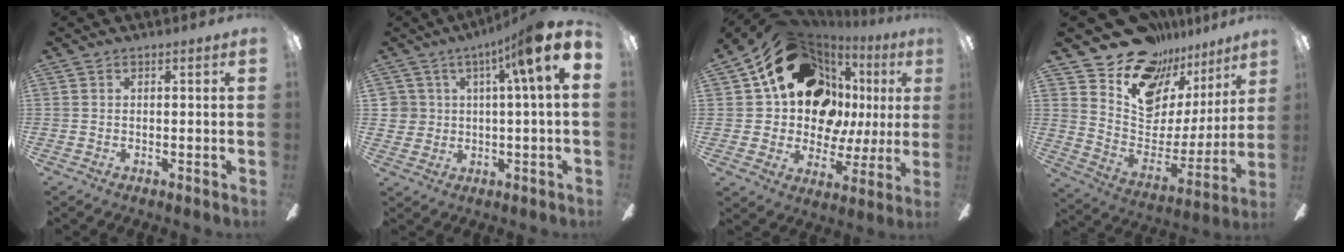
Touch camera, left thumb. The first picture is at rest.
{"total": 10.5, "force": [4.5, 3.7, 8.7], "torque": [-0.130, -0.022, 0.074]}
{"total": 23.2, "force": [9.4, 17.1, 12.4], "torque": [-0.198, -0.039, 0.193]}
{"total": 14.0, "force": [11.3, 7.7, 3.0], "torque": [-0.064, -0.110, 0.201]}